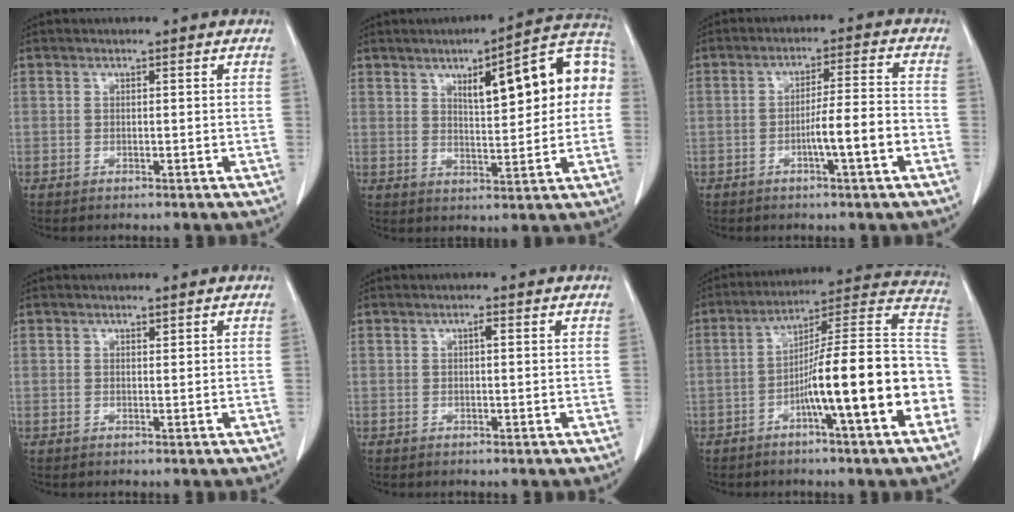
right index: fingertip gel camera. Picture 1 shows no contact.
{"total": 15.3, "force": [3.5, 3.6, 14.4], "torque": [-0.196, 0.037, 0.048]}
{"total": 6.8, "force": [-2.6, 0.0, 6.4], "torque": [-0.102, 0.009, -0.041]}
{"total": 0.0}
{"total": 0.8, "force": [0.2, 0.1, 0.7], "torque": [-0.014, 0.002, 0.002]}
{"total": 18.8, "force": [-5.7, 0.9, 17.9], "torque": [-0.208, 0.032, -0.085]}